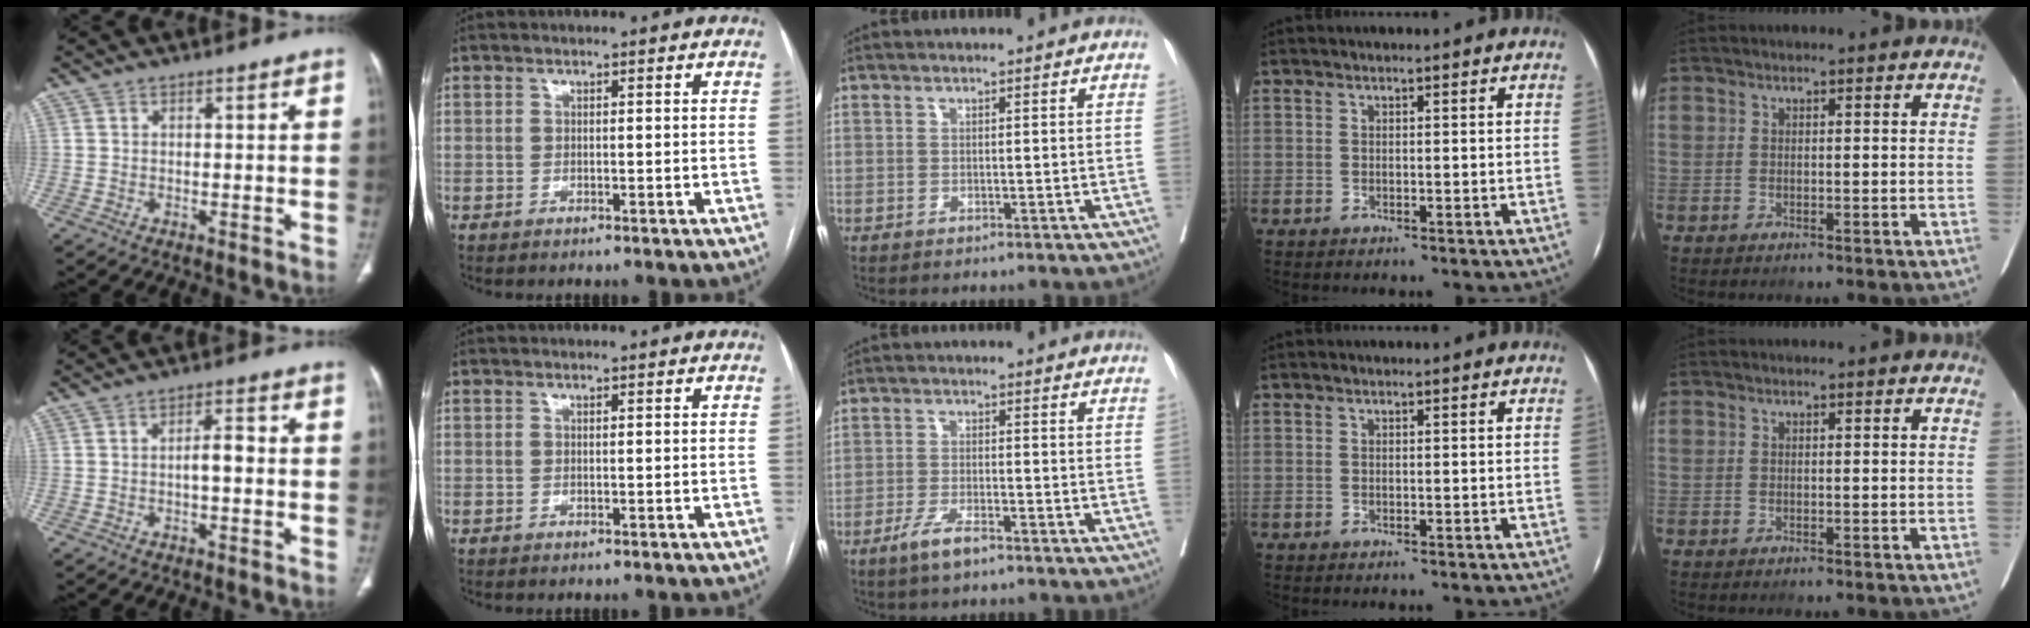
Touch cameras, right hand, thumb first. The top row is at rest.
{"thumb": {"total": 3.4, "force": [-0.6, 1.3, 3.1], "torque": [-0.047, 0.013, -0.013]}, "middle": {"total": 4.2, "force": [-2.9, 0.8, 2.9], "torque": [-0.061, -0.004, -0.054]}}